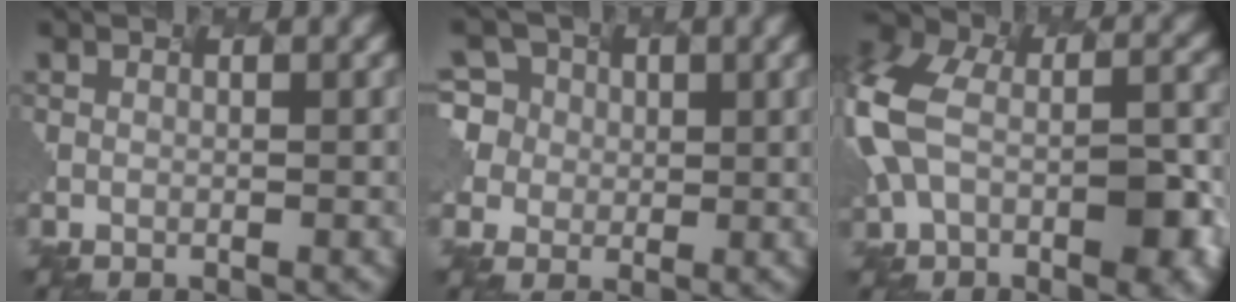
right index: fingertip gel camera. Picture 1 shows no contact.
{"total": 5.7, "force": [2.1, 5.1, 1.5], "torque": [-0.045, 0.025, 0.032]}
{"total": 10.0, "force": [-2.6, 5.7, 7.8], "torque": [-0.200, -0.004, -0.028]}